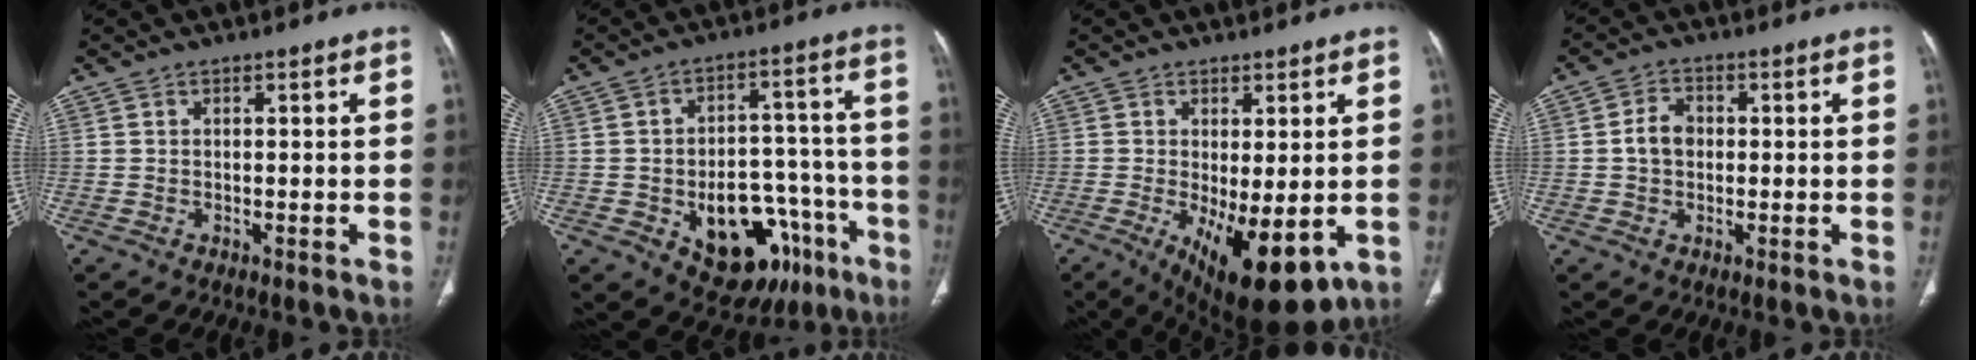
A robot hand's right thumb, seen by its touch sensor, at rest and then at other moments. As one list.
[{"total": 18.8, "force": [-8.2, 11.7, 12.3], "torque": [-0.127, 0.056, -0.100]}, {"total": 13.5, "force": [-3.7, 5.4, 11.8], "torque": [-0.177, -0.023, -0.035]}, {"total": 4.4, "force": [0.1, 3.4, 2.8], "torque": [-0.044, 0.013, -0.004]}]